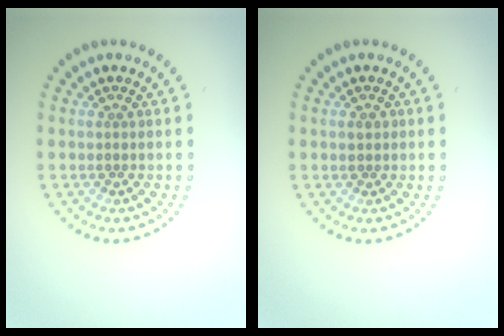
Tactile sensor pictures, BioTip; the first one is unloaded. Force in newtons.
{"total": 1.0, "press": 1.0, "slide": 0.1}